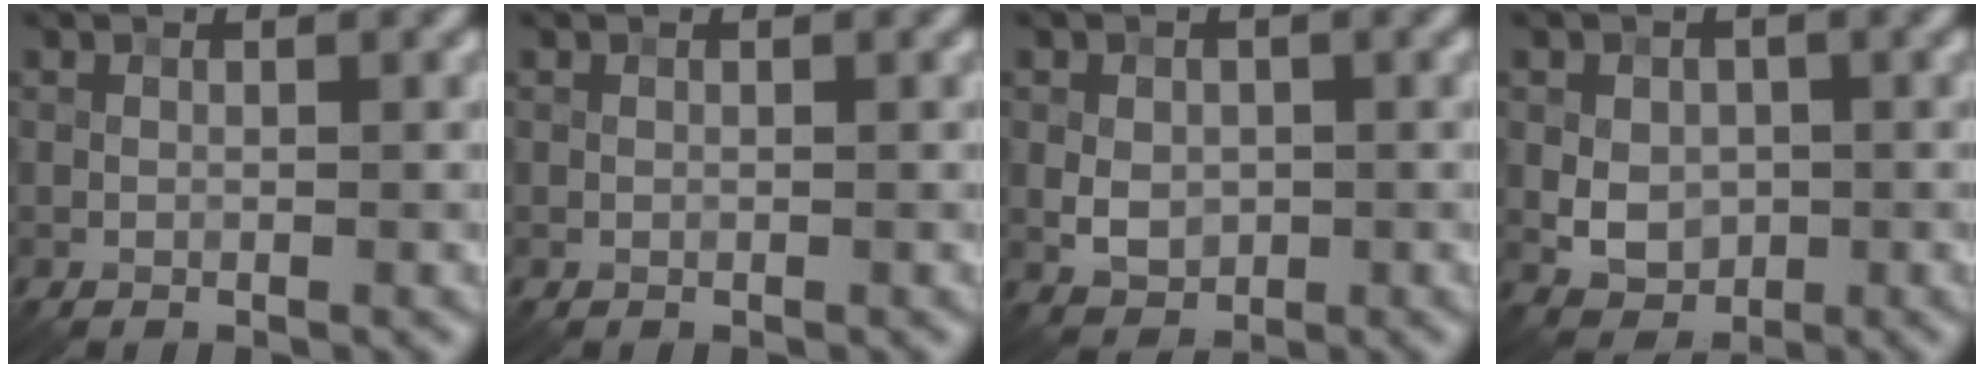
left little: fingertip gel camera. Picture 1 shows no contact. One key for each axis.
{"total": 0.0}
{"total": 2.6, "fx": -0.2, "fy": 2.1, "fz": 1.6, "tx": -0.029, "ty": -0.002, "tz": -0.006}
{"total": 3.5, "fx": -0.1, "fy": 2.8, "fz": 2.1, "tx": -0.030, "ty": -0.003, "tz": -0.002}